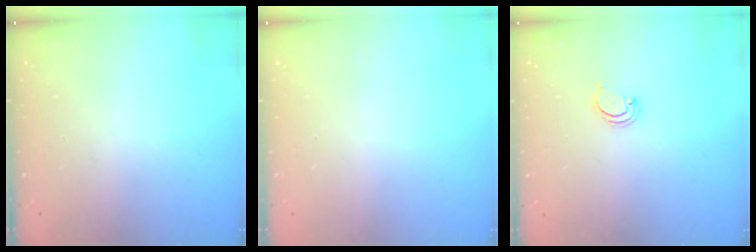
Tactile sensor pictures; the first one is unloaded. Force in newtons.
{"total": 0.0}
{"total": 2.6, "press": 2.5, "slide": 0.5}